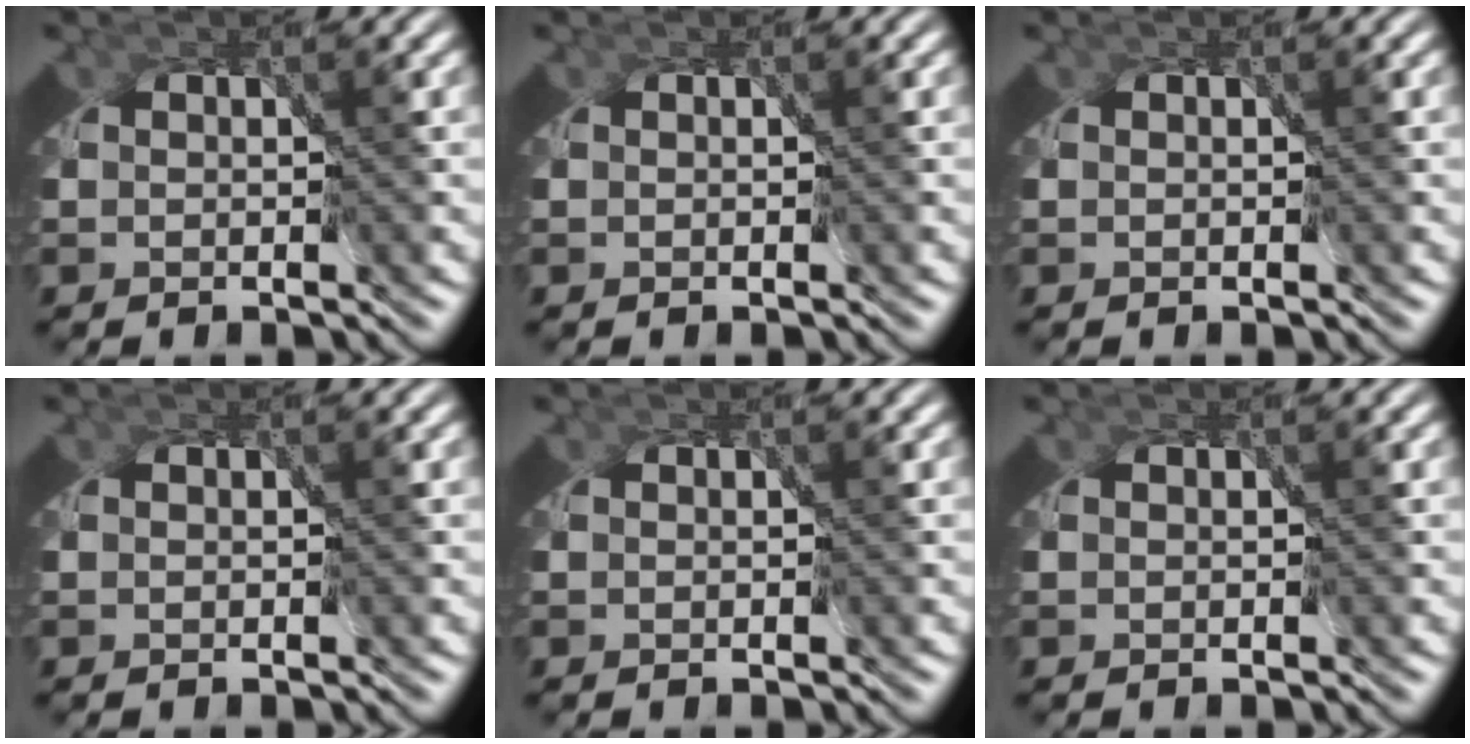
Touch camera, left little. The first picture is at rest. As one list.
[{"total": 0.0}, {"total": 0.0}, {"total": 0.0}, {"total": 0.0}, {"total": 0.0}]